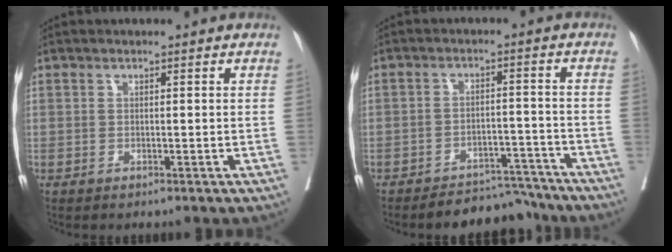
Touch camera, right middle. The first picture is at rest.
{"total": 7.3, "force": [-7.0, 2.2, 0.2], "torque": [0.021, 0.019, -0.100]}